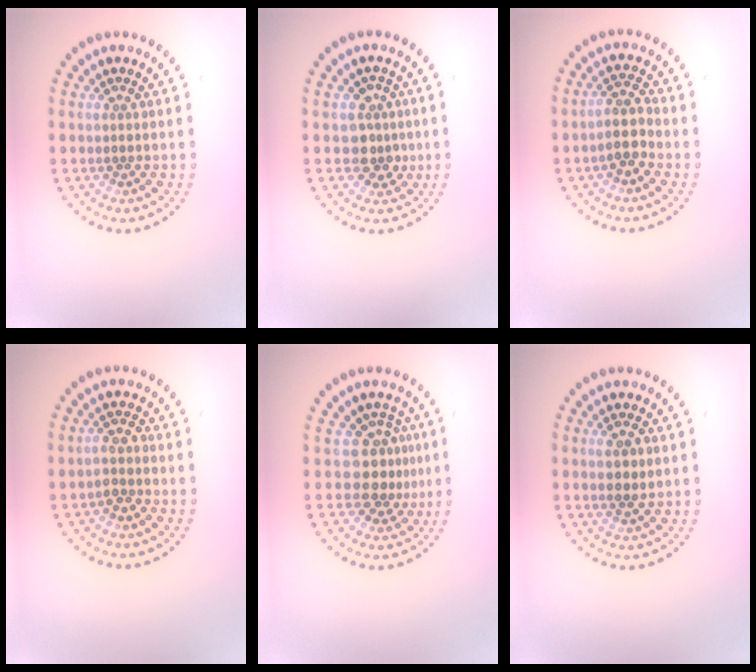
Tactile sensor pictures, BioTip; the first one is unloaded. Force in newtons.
{"total": 2.6, "press": 2.4, "slide": 1.2}
{"total": 2.6, "press": 2.3, "slide": 1.3}
{"total": 1.9, "press": 1.7, "slide": 0.9}
{"total": 3.2, "press": 2.4, "slide": 2.2}
{"total": 2.3, "press": 2.3, "slide": 0.6}